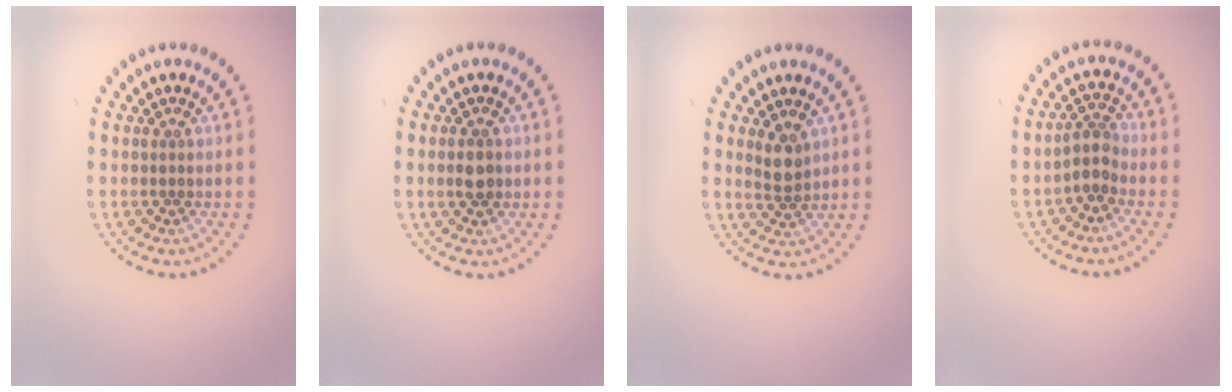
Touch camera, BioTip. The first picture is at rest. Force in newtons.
{"total": 1.7, "press": 1.7, "slide": 0.1}
{"total": 2.0, "press": 1.7, "slide": 1.0}
{"total": 2.1, "press": 1.7, "slide": 1.2}